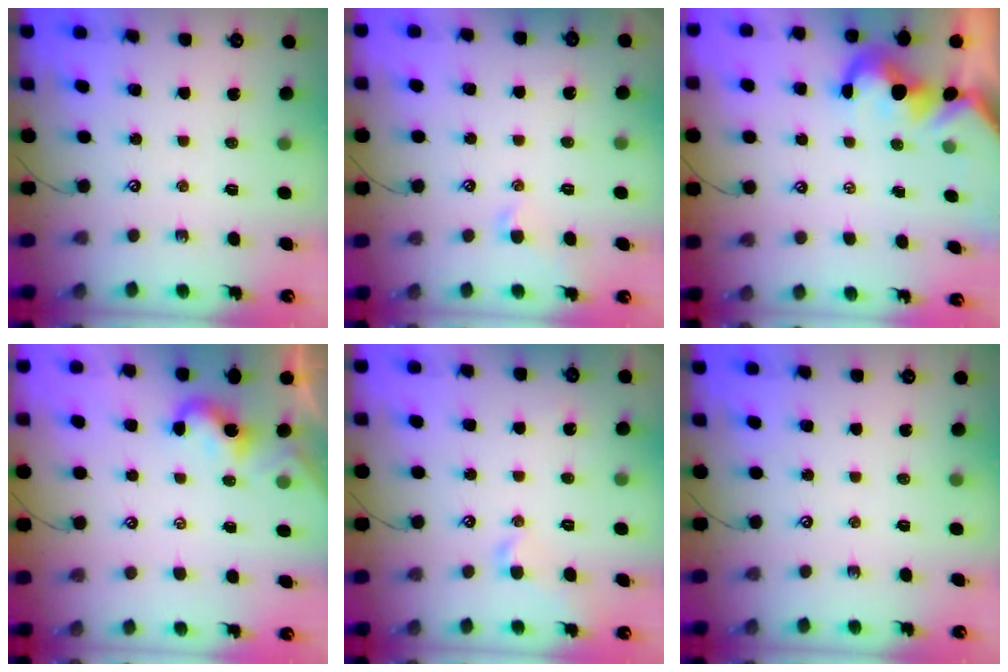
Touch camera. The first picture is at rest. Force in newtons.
{"total": 1.3, "press": 1.1, "slide": 0.7}
{"total": 3.0, "press": 2.8, "slide": 1.0}
{"total": 1.2, "press": 1.2, "slide": 0.2}
{"total": 0.6, "press": 0.4, "slide": 0.5}
{"total": 0.0}